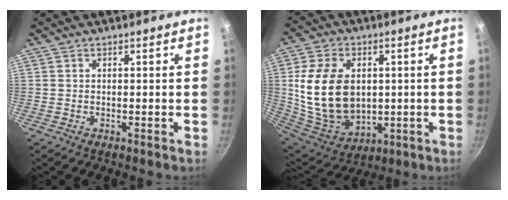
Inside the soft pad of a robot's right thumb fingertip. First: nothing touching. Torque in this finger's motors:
{"motor_torque": [0.16, 1.29, 1.89, -0.18, 0.56]}